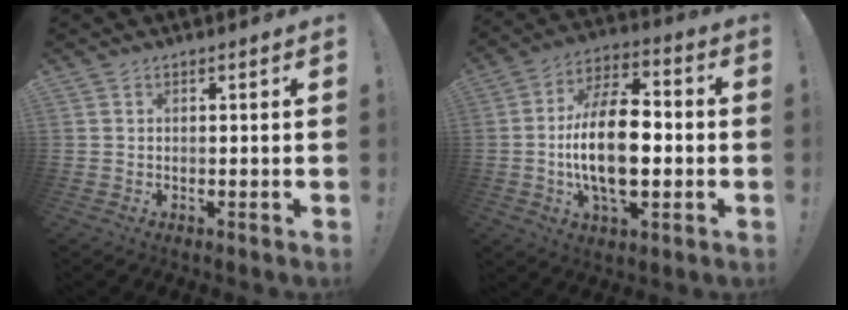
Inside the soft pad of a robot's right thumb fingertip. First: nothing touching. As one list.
[{"total": 18.6, "force": [-2.9, 9.5, 15.7], "torque": [-0.291, 0.003, -0.058]}]